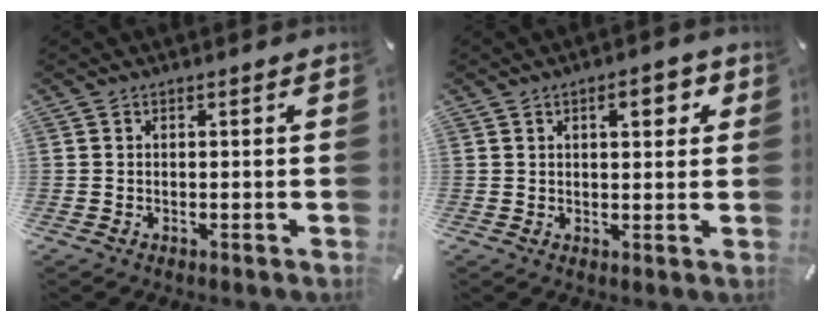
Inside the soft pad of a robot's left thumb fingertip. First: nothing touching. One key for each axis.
{"total": 5.3, "fx": 2.2, "fy": 2.3, "fz": 4.3, "tx": -0.050, "ty": -0.007, "tz": 0.025}